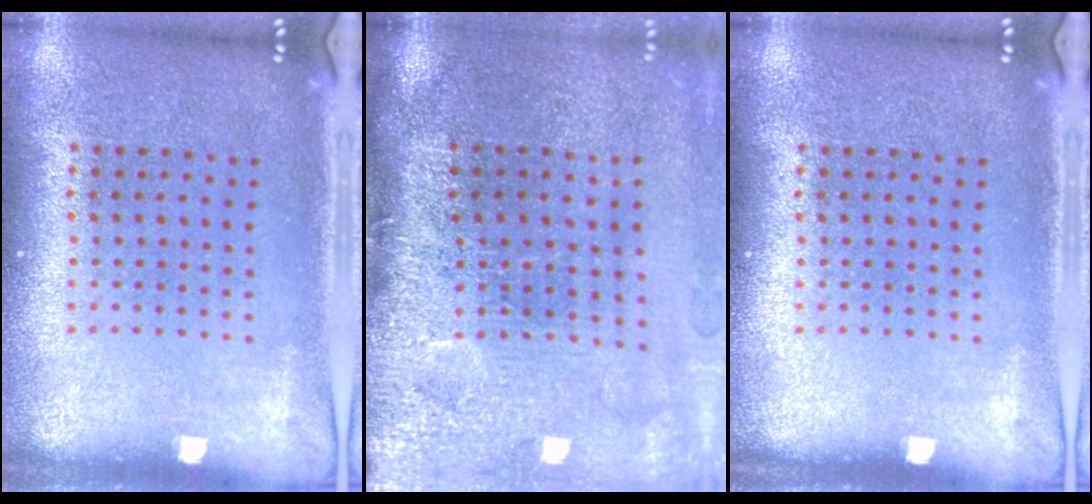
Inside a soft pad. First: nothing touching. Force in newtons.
{"total": 4.7, "press": 3.7, "slide": 2.9}
{"total": 0.0}